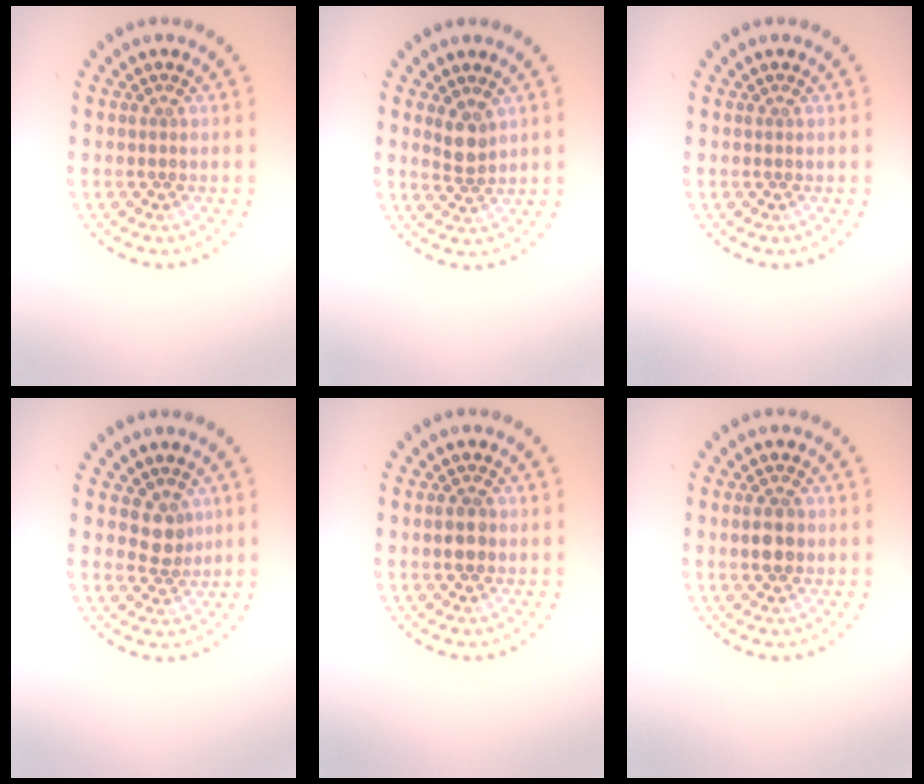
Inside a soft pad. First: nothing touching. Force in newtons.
{"total": 2.0, "press": 1.7, "slide": 1.0}
{"total": 0.0}
{"total": 2.1, "press": 1.8, "slide": 1.1}
{"total": 1.8, "press": 1.8, "slide": 0.2}
{"total": 2.8, "press": 2.8, "slide": 0.2}